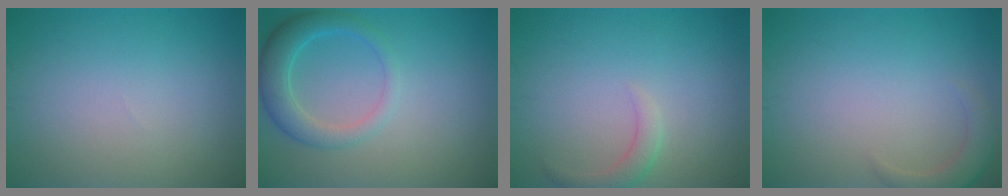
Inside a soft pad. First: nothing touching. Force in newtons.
{"total": 3.7, "press": 3.7, "slide": 0.4}
{"total": 1.9, "press": 1.8, "slide": 0.1}
{"total": 2.3, "press": 2.3, "slide": 0.4}